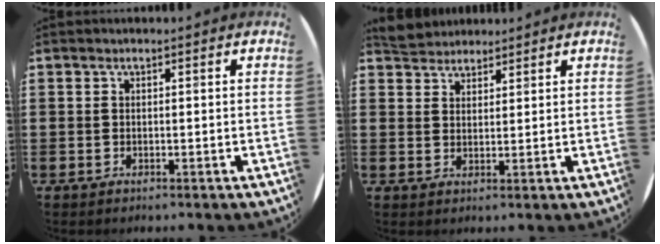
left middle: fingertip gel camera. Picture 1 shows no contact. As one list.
[{"total": 3.6, "force": [3.4, 1.0, 0.0], "torque": [-0.009, -0.002, 0.067]}]